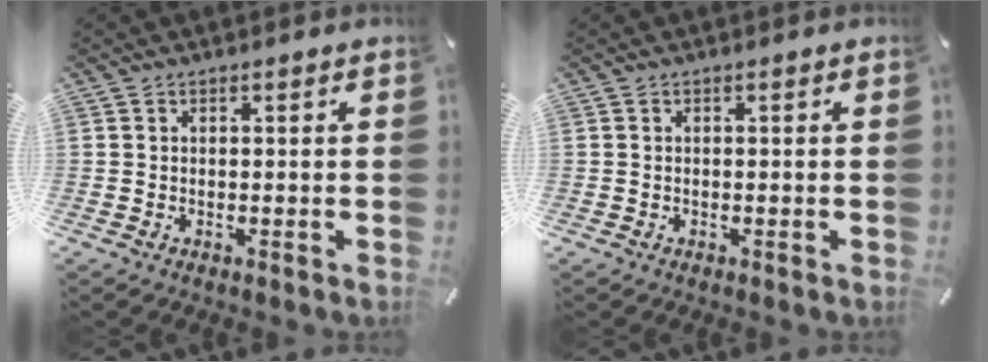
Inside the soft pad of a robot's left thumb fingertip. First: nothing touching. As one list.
[{"total": 0.0}]